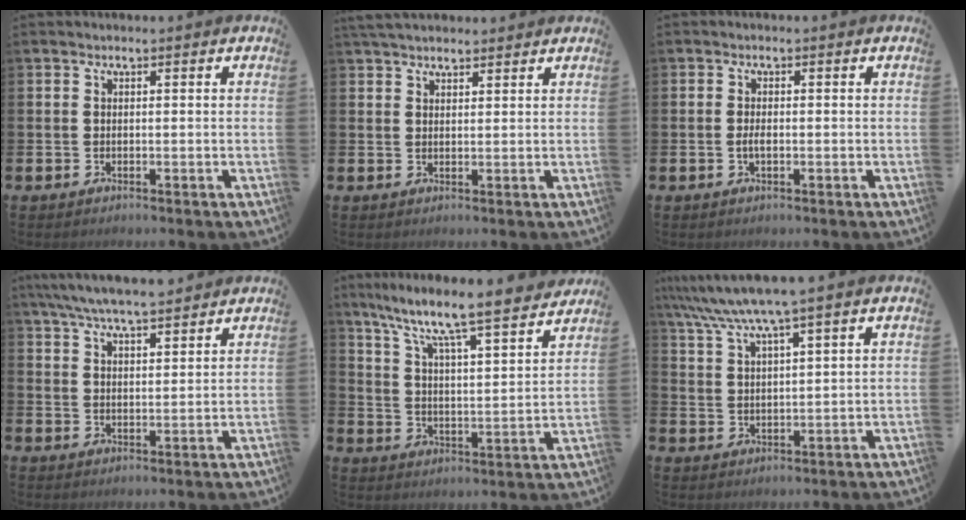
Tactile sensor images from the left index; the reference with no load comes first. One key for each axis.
{"total": 3.2, "fx": 3.0, "fy": 0.8, "fz": 0.8, "tx": -0.017, "ty": -0.006, "tz": 0.056}
{"total": 1.4, "fx": -0.2, "fy": 0.7, "fz": 1.1, "tx": -0.020, "ty": 0.003, "tz": -0.005}
{"total": 6.7, "fx": 6.4, "fy": 0.7, "fz": 1.9, "tx": -0.052, "ty": -0.024, "tz": 0.117}
{"total": 8.9, "fx": 8.1, "fy": 0.3, "fz": 3.6, "tx": -0.089, "ty": -0.070, "tz": 0.130}
{"total": 6.6, "fx": 5.5, "fy": 0.0, "fz": 3.6, "tx": -0.087, "ty": -0.019, "tz": 0.096}